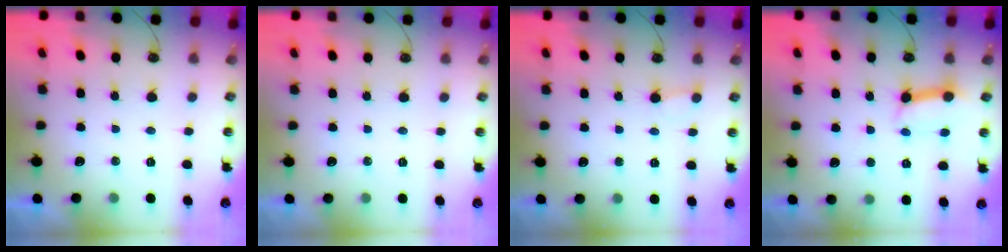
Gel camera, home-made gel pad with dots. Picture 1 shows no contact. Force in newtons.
{"total": 0.0}
{"total": 5.2, "press": 5.2, "slide": 0.7}
{"total": 11.0, "press": 10.9, "slide": 1.1}